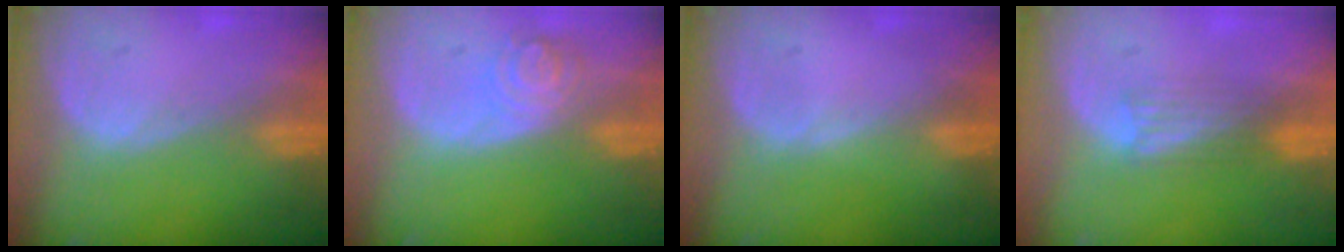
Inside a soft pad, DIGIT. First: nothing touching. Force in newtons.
{"total": 4.4, "press": 4.1, "slide": 1.6}
{"total": 0.0}
{"total": 3.0, "press": 2.8, "slide": 1.1}